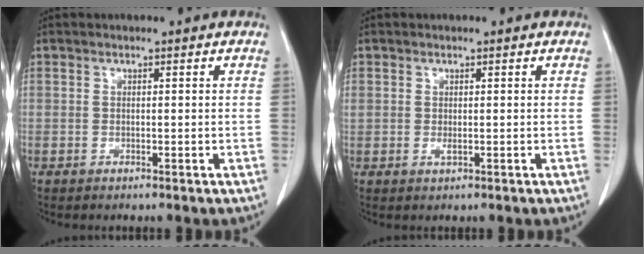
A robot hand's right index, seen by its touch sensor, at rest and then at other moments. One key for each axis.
{"total": 0.9, "fx": 0.0, "fy": 0.6, "fz": 0.7, "tx": -0.015, "ty": -0.001, "tz": 0.003}